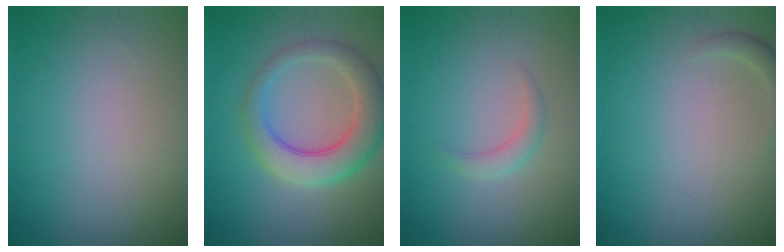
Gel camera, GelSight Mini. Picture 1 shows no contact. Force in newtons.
{"total": 5.4, "press": 5.4, "slide": 0.3}
{"total": 1.4, "press": 1.4, "slide": 0.1}
{"total": 1.2, "press": 1.2, "slide": 0.1}